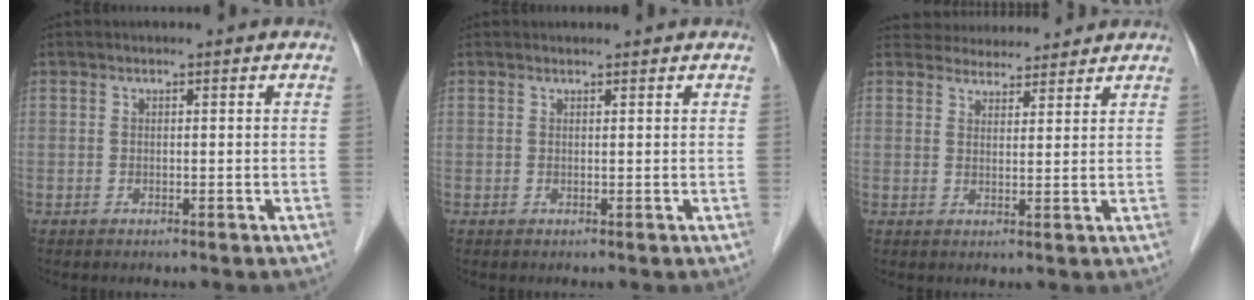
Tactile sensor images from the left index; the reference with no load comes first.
{"total": 0.6, "force": [0.6, 0.1, -0.1], "torque": [-0.004, 0.006, 0.011]}
{"total": 7.1, "force": [6.9, 1.8, 0.7], "torque": [-0.003, 0.020, 0.094]}